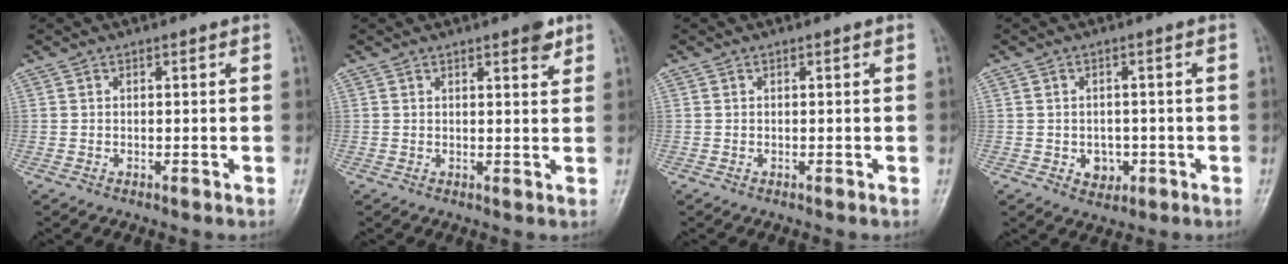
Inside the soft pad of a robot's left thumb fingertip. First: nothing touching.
{"total": 3.2, "force": [2.1, 1.0, 2.2], "torque": [-0.022, -0.010, 0.023]}
{"total": 0.0}
{"total": 3.7, "force": [-1.0, 3.1, 1.9], "torque": [-0.008, 0.004, -0.006]}